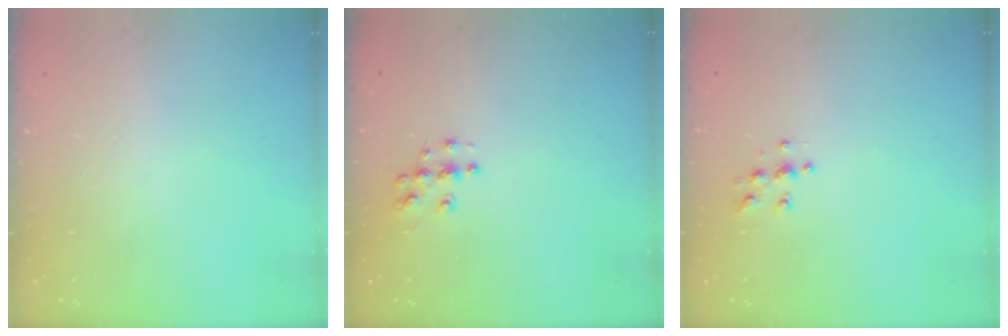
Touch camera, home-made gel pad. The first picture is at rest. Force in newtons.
{"total": 4.8, "press": 4.8, "slide": 0.3}
{"total": 4.9, "press": 4.9, "slide": 0.2}